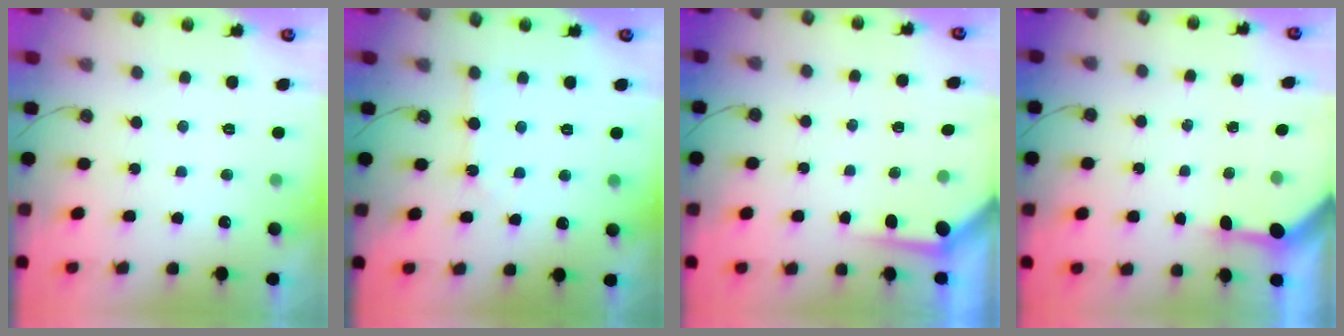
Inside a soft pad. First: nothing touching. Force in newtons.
{"total": 2.9, "press": 2.8, "slide": 0.4}
{"total": 3.4, "press": 3.4, "slide": 0.3}
{"total": 3.3, "press": 3.2, "slide": 0.4}